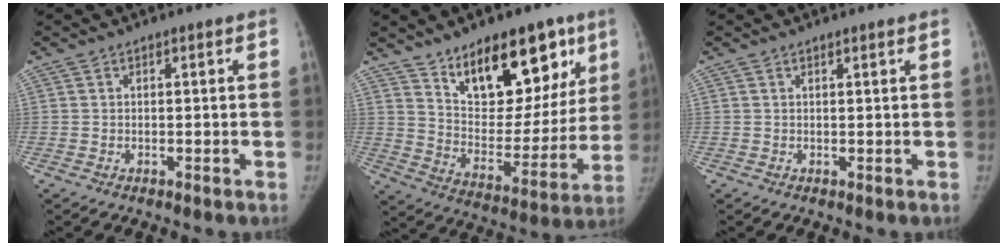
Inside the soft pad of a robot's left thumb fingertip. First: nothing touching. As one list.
[{"total": 21.0, "force": [12.5, 10.8, 13.0], "torque": [-0.125, -0.065, 0.204]}, {"total": 0.7, "force": [0.6, -0.1, 0.4], "torque": [-0.012, -0.004, 0.012]}]